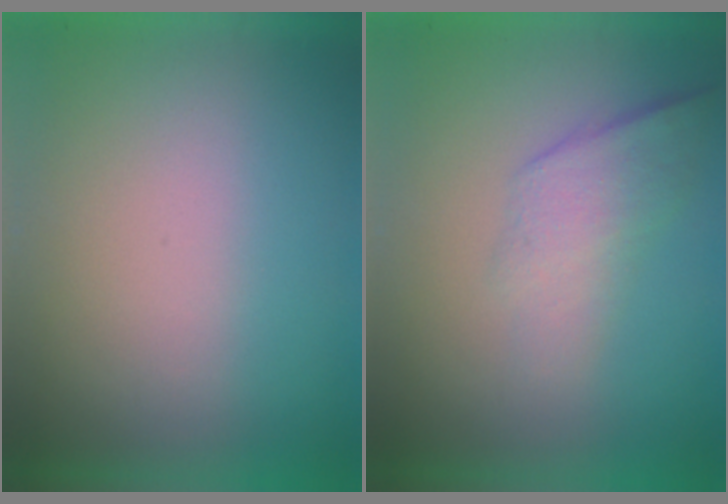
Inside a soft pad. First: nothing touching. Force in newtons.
{"total": 2.3}